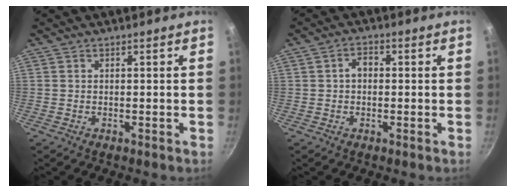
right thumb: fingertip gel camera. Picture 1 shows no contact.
{"total": 2.9, "force": [0.1, 2.1, 2.0], "torque": [-0.022, 0.011, -0.002]}